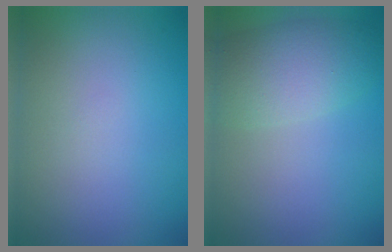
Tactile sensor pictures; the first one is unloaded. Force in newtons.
{"total": 4.6, "press": 4.6, "slide": 0.3}